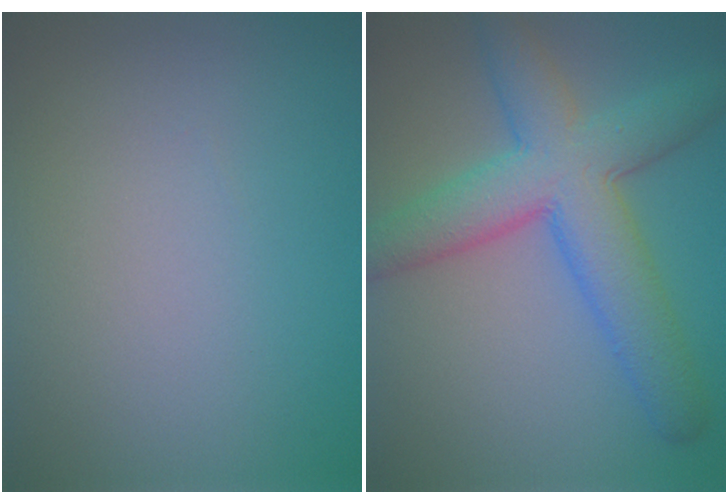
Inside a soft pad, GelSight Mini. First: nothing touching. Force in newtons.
{"total": 7.7, "press": 7.7, "slide": 0.2}